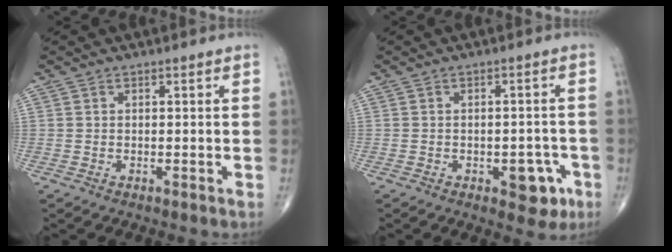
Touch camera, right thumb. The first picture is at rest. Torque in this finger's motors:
{"motor_torque": [1.27, 1.27, 0.59, -0.47, 0.01]}